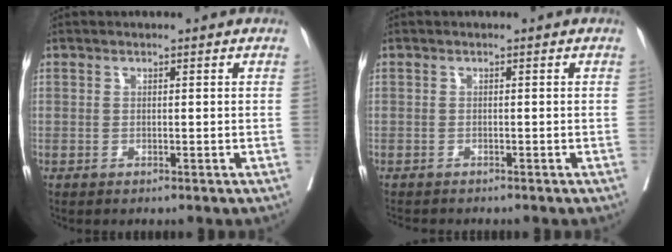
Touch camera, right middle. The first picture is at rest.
{"total": 3.0, "force": [-2.8, 0.4, 0.9], "torque": [-0.019, -0.010, -0.043]}